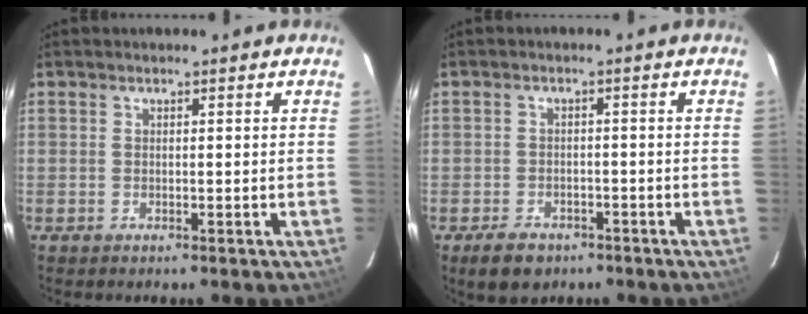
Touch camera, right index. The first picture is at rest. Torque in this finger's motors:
{"motor_torque": [-0.21, -0.15, -0.40, -0.21]}